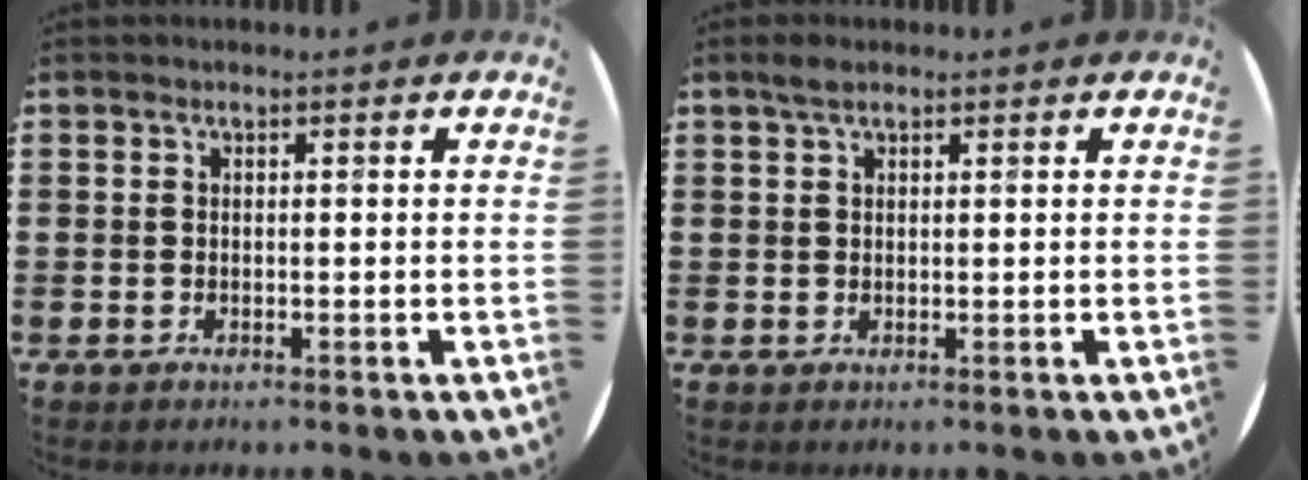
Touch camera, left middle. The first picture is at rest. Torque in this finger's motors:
{"motor_torque": [0.71, -0.42, 0.03, 0.01]}